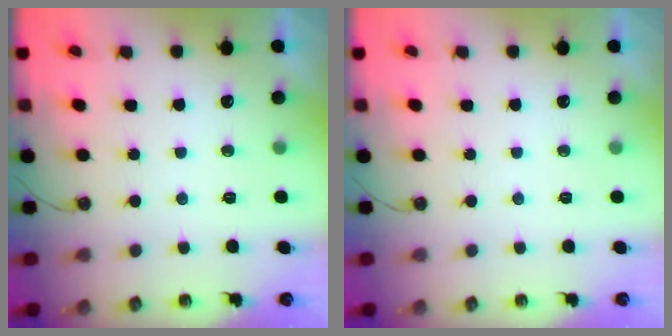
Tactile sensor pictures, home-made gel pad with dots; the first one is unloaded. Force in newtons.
{"total": 0.0}